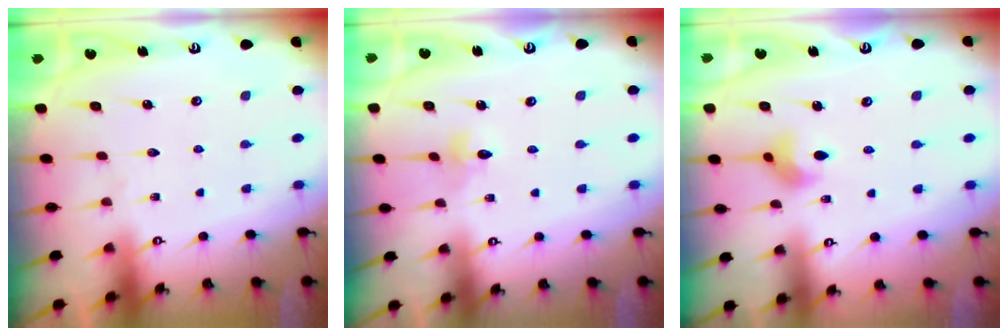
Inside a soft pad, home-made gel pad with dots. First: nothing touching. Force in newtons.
{"total": 3.6, "press": 3.5, "slide": 0.4}
{"total": 7.5, "press": 7.3, "slide": 2.1}